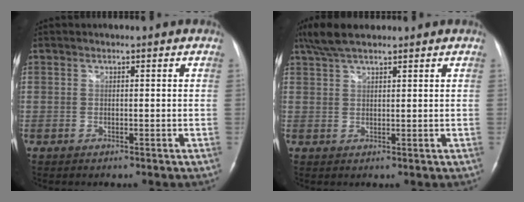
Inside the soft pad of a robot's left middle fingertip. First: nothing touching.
{"total": 5.6, "force": [4.5, 1.4, 3.1], "torque": [-0.071, 0.021, 0.088]}